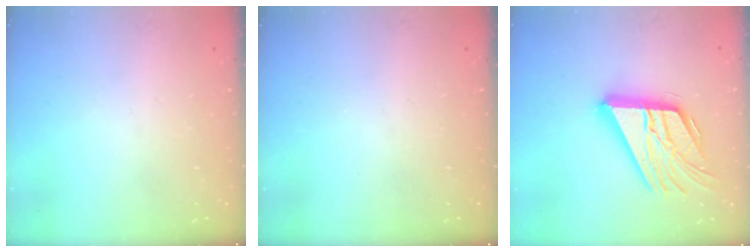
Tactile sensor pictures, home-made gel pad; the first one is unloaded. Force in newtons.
{"total": 0.0}
{"total": 21.7, "press": 21.6, "slide": 1.9}